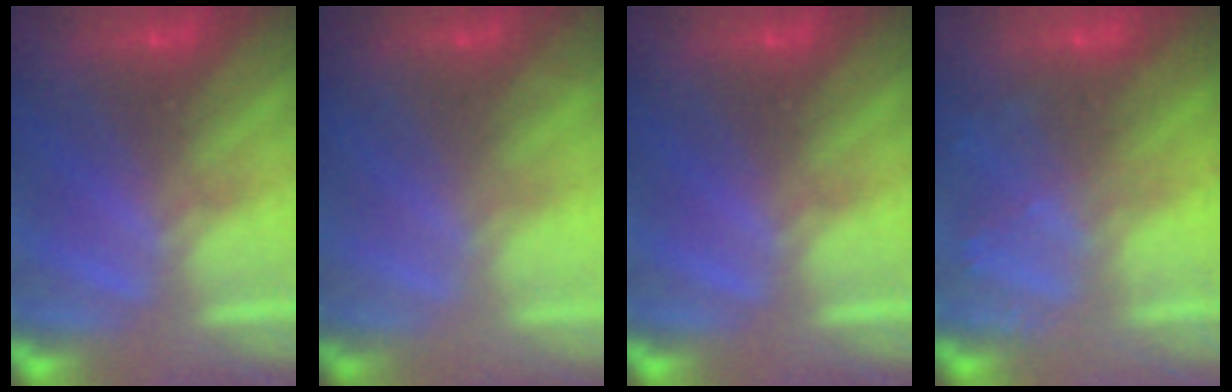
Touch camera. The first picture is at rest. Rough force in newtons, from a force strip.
{"total": 1.8}
{"total": 0.0}
{"total": 2.2}